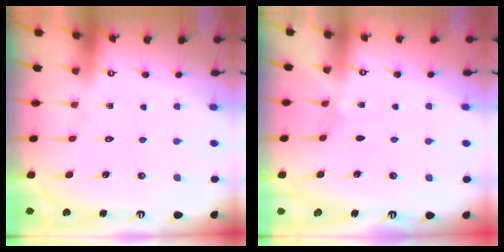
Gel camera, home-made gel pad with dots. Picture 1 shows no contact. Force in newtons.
{"total": 0.5, "press": 0.5, "slide": 0.2}